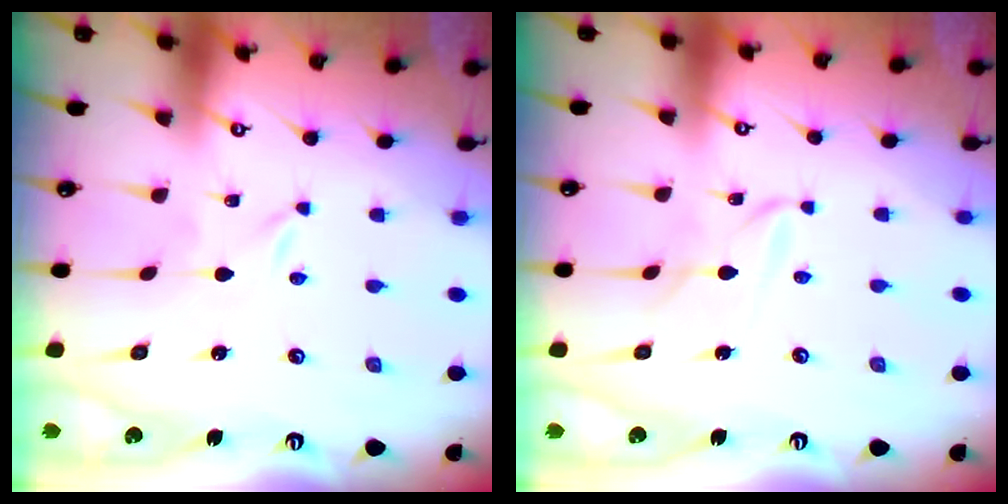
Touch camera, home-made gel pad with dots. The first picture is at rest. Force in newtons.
{"total": 6.6, "press": 6.6, "slide": 0.5}